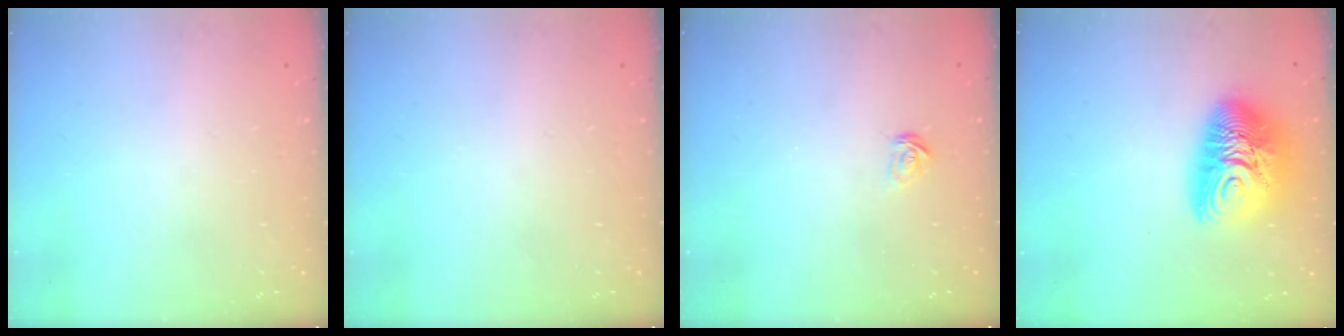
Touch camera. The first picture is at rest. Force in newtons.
{"total": 0.0}
{"total": 2.3, "press": 2.3, "slide": 0.2}
{"total": 14.1, "press": 14.1, "slide": 1.3}